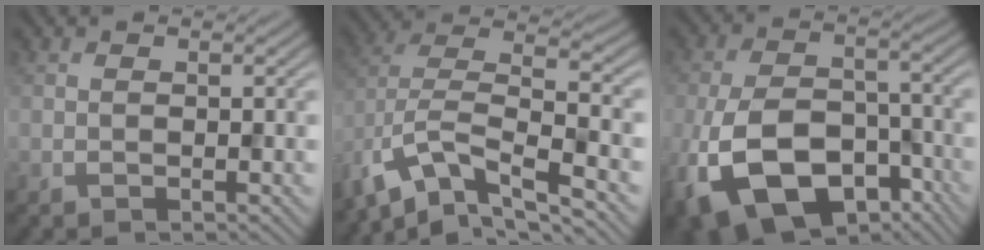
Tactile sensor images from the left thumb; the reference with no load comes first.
{"total": 10.5, "force": [-6.9, 3.7, 7.1], "torque": [-0.146, -0.013, -0.131]}
{"total": 14.4, "force": [-7.2, 8.4, 9.3], "torque": [-0.203, -0.027, -0.132]}